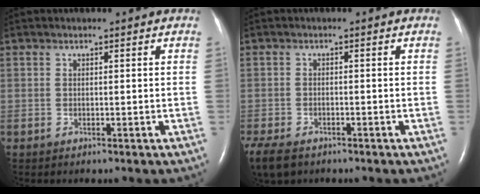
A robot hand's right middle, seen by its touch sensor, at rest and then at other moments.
{"total": 8.6, "force": [-5.9, 4.4, 4.3], "torque": [-0.105, -0.014, -0.092]}